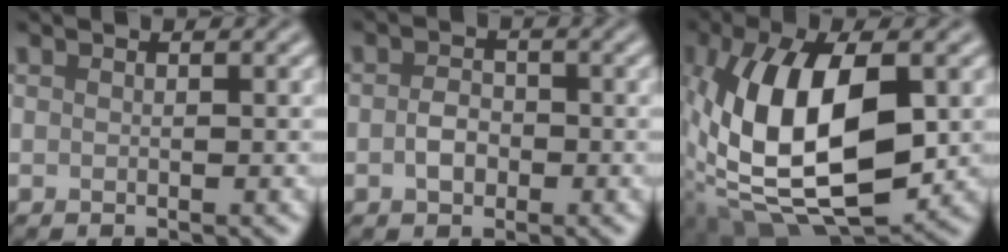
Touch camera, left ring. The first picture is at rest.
{"total": 2.0, "force": [-0.5, 1.5, 1.2], "torque": [-0.024, 0.002, -0.014]}
{"total": 14.1, "force": [-0.1, 7.0, 12.2], "torque": [-0.243, 0.001, -0.004]}